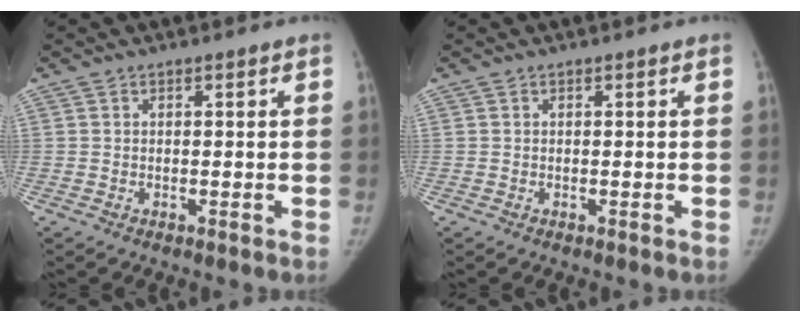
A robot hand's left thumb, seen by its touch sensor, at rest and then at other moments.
{"total": 0.0}